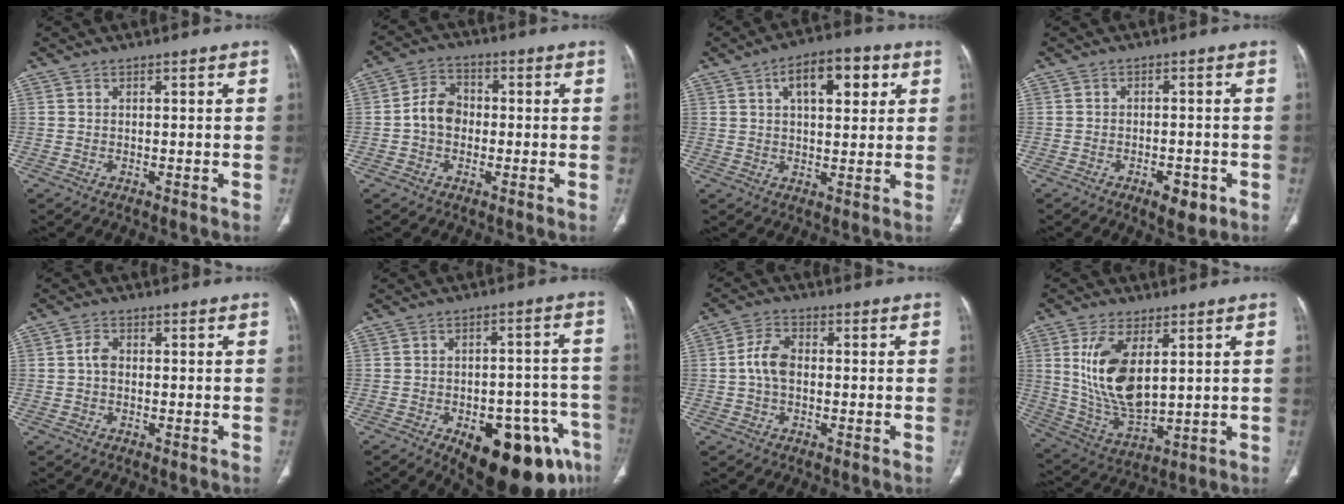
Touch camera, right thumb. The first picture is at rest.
{"total": 6.3, "force": [-0.7, 5.0, 3.8], "torque": [-0.050, 0.021, -0.024]}
{"total": 11.1, "force": [4.1, 5.3, 8.8], "torque": [-0.105, 0.006, 0.061]}
{"total": 4.7, "force": [-2.4, 2.2, 3.5], "torque": [-0.040, 0.007, -0.028]}
{"total": 2.2, "force": [-0.2, 1.6, 1.5], "torque": [-0.024, 0.006, -0.009]}
{"total": 20.0, "force": [-9.9, 9.2, 14.8], "torque": [-0.137, 0.048, -0.119]}
{"total": 5.3, "force": [-0.3, 3.4, 4.1], "torque": [-0.080, 0.014, -0.013]}
{"total": 14.3, "force": [3.8, 6.9, 12.0], "torque": [-0.230, -0.025, 0.089]}